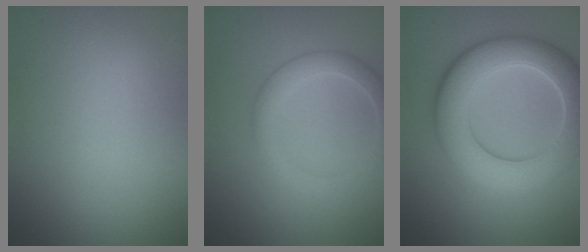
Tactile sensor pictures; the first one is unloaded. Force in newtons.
{"total": 2.7, "press": 2.7, "slide": 0.2}
{"total": 8.2, "press": 8.2, "slide": 0.2}